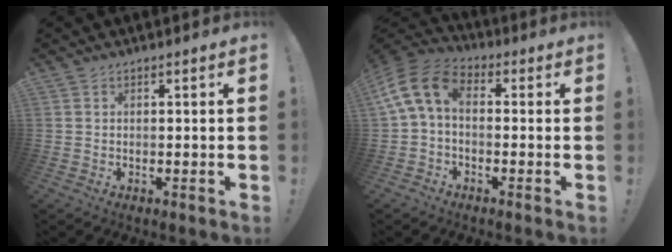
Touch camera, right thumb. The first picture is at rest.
{"total": 10.9, "force": [1.4, 6.6, 8.5], "torque": [-0.181, 0.013, 0.031]}